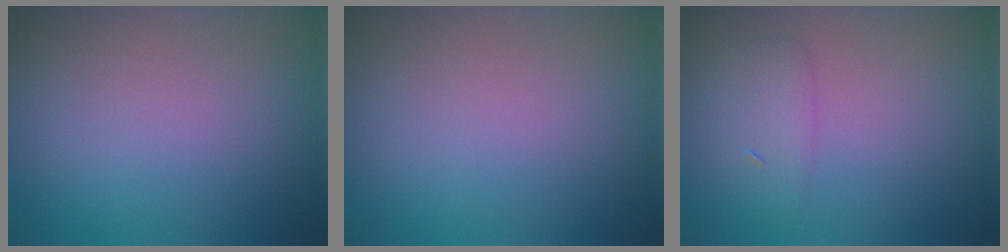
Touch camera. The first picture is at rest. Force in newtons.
{"total": 0.0}
{"total": 2.1, "press": 2.1, "slide": 0.1}